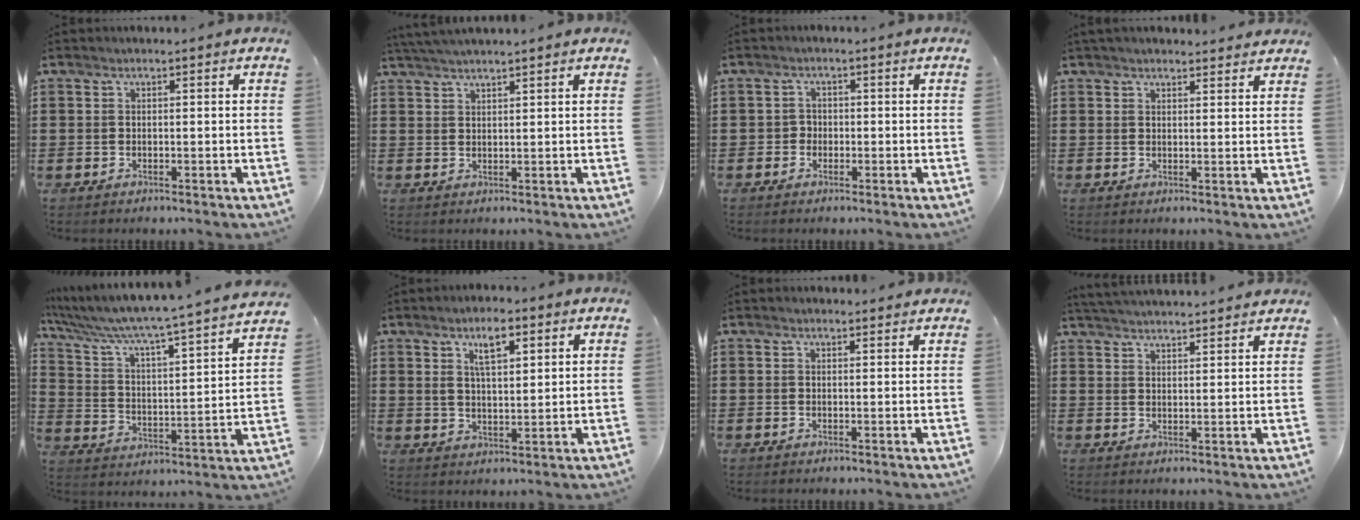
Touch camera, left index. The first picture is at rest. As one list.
[{"total": 2.4, "force": [2.3, -0.3, 0.5], "torque": [-0.016, 0.001, 0.045]}, {"total": 1.7, "force": [-0.7, 1.6, 0.3], "torque": [-0.012, 0.004, -0.017]}, {"total": 2.1, "force": [2.1, 0.3, 0.3], "torque": [-0.011, 0.001, 0.040]}, {"total": 5.9, "force": [5.4, -0.6, 2.4], "torque": [-0.075, -0.058, 0.080]}, {"total": 6.4, "force": [3.3, 2.2, 4.9], "torque": [-0.090, 0.005, 0.053]}, {"total": 0.9, "force": [0.9, 0.2, 0.1], "torque": [-0.005, 0.001, 0.018]}, {"total": 3.5, "force": [3.5, -0.3, 0.2], "torque": [-0.015, -0.013, 0.063]}]